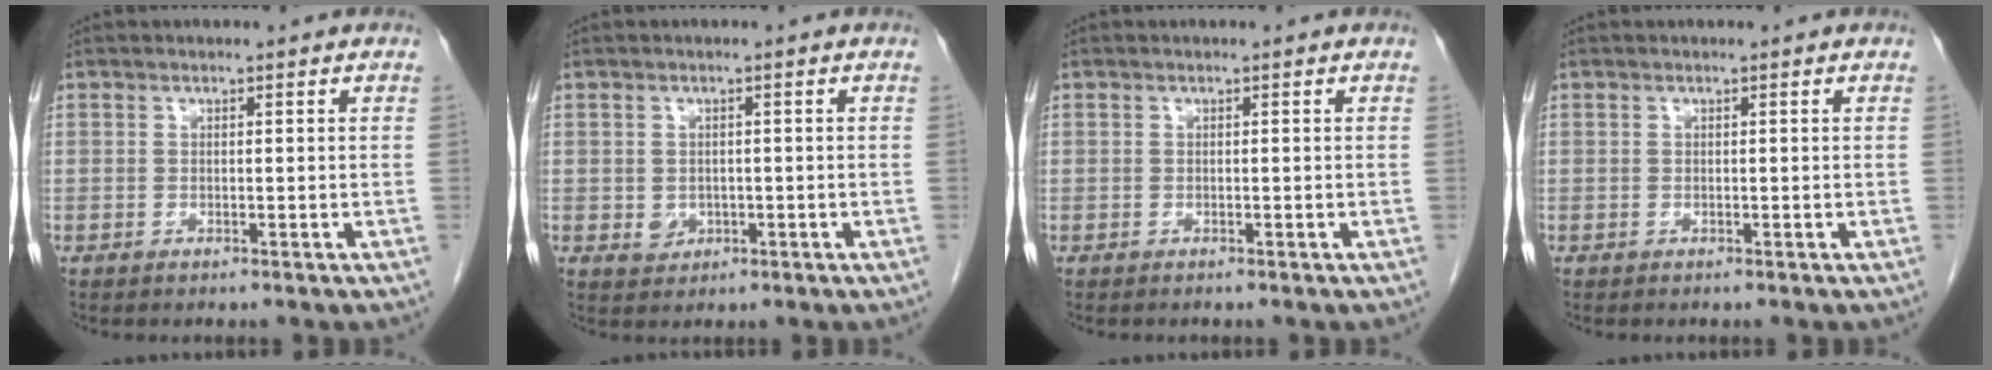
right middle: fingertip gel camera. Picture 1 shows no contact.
{"total": 2.1, "force": [-0.4, 1.8, 0.9], "torque": [-0.014, 0.002, 0.002]}
{"total": 0.0}
{"total": 0.0}